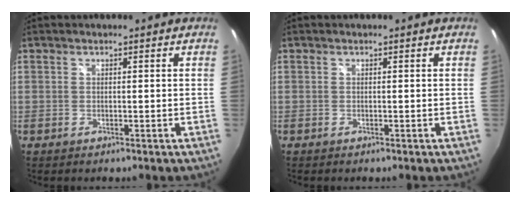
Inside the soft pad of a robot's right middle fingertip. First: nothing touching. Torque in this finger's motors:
{"motor_torque": [-0.52, -0.62, 0.01, 0.00]}